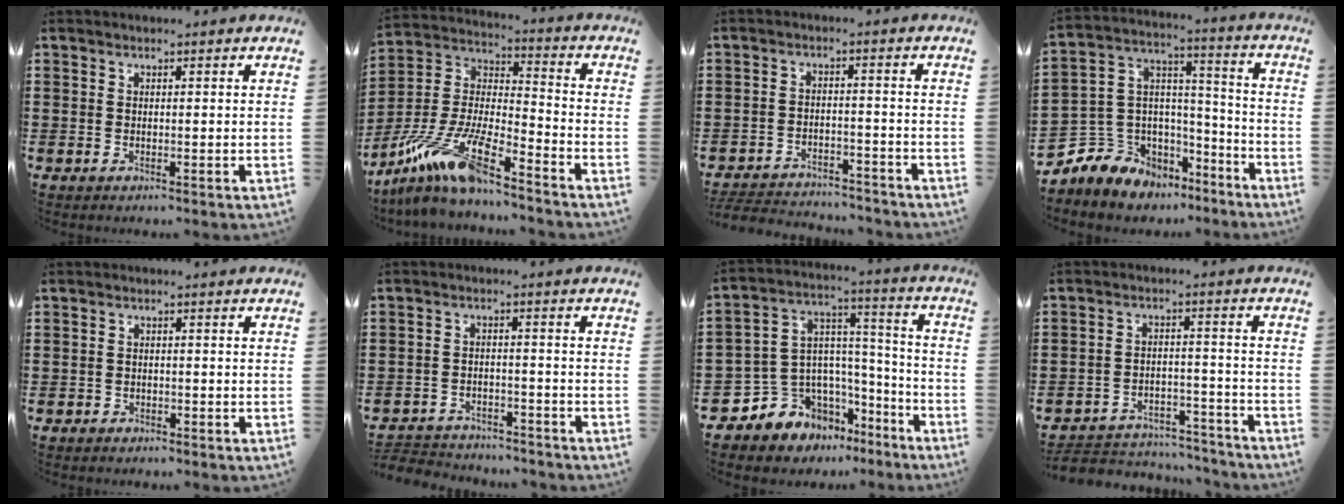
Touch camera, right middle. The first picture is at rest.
{"total": 13.1, "force": [-10.1, 1.4, 8.3], "torque": [-0.182, 0.005, -0.200]}
{"total": 3.7, "force": [-3.7, 0.5, 0.4], "torque": [-0.016, 0.003, -0.081]}
{"total": 7.3, "force": [-5.1, 5.1, -0.8], "torque": [-0.024, -0.015, -0.097]}
{"total": 0.9, "force": [-0.7, 0.5, 0.0], "torque": [-0.003, 0.002, -0.018]}
{"total": 3.1, "force": [-3.1, 0.7, 0.0], "torque": [-0.007, 0.003, -0.068]}
{"total": 7.5, "force": [-5.0, 5.6, -0.6], "torque": [-0.028, -0.016, -0.093]}
{"total": 4.9, "force": [-4.7, 1.0, 0.6], "torque": [-0.017, 0.008, -0.099]}